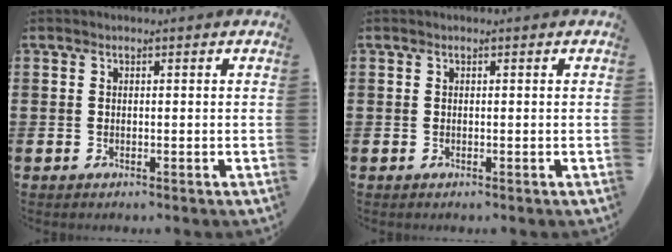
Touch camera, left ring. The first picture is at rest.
{"total": 0.0}